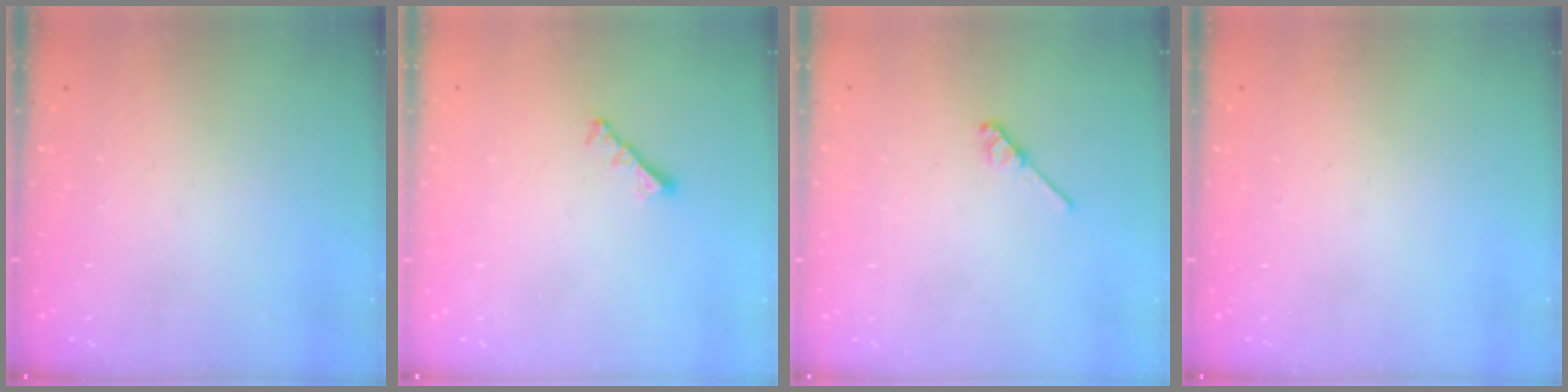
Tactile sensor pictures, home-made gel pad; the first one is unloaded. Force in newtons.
{"total": 2.8, "press": 2.7, "slide": 0.6}
{"total": 4.5, "press": 4.4, "slide": 0.7}
{"total": 0.0}